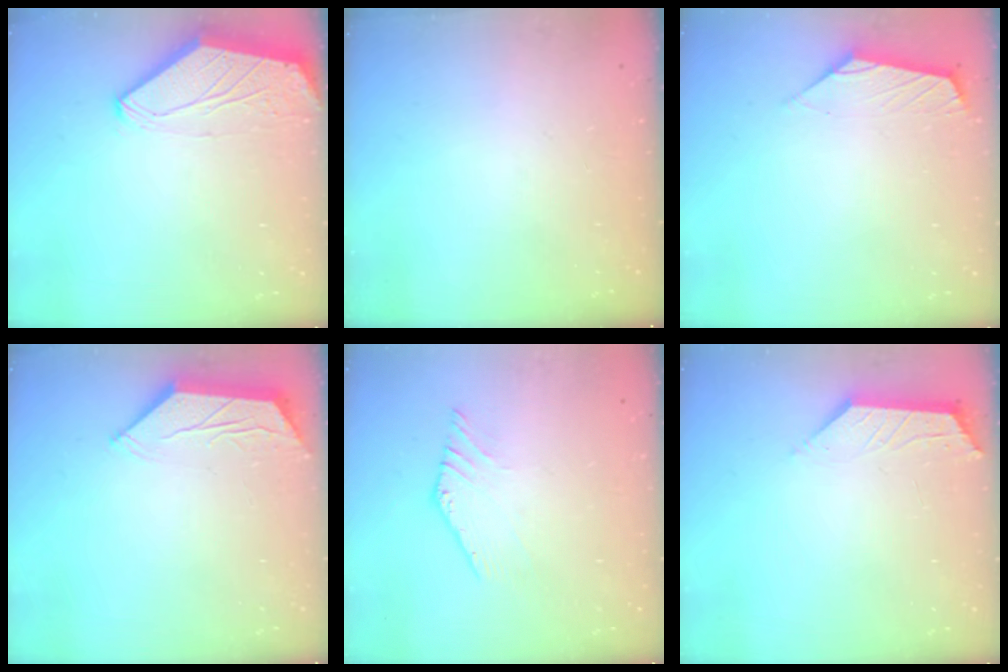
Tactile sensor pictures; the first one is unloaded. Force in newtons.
{"total": 0.0}
{"total": 1.5, "press": 1.5, "slide": 0.3}
{"total": 3.6, "press": 3.5, "slide": 0.5}
{"total": 1.5, "press": 1.5, "slide": 0.3}
{"total": 1.9, "press": 1.9, "slide": 0.4}